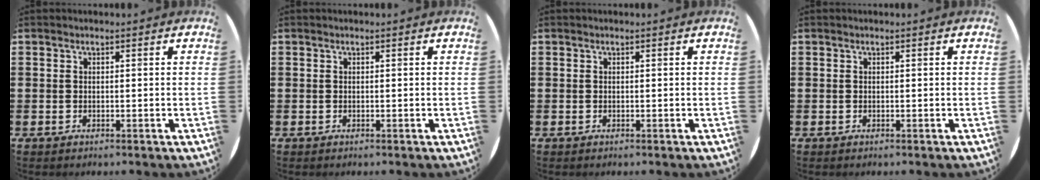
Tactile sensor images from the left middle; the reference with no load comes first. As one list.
[{"total": 0.0}, {"total": 0.0}, {"total": 0.0}]